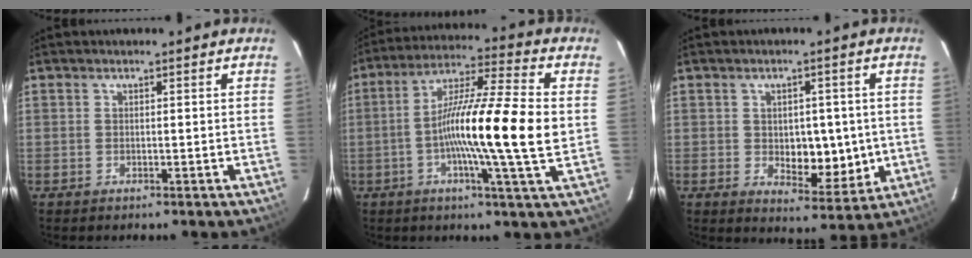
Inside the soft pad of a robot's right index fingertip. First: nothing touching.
{"total": 17.6, "force": [-1.4, -0.1, 17.5], "torque": [-0.297, 0.000, -0.038]}
{"total": 8.5, "force": [-0.5, 4.6, 7.2], "torque": [-0.090, 0.000, 0.006]}